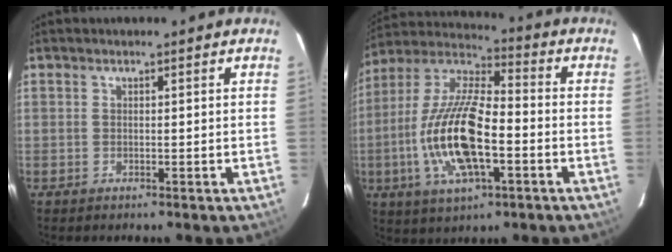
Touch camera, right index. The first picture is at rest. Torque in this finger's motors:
{"motor_torque": [2.14, 0.00, 1.05, 0.21]}